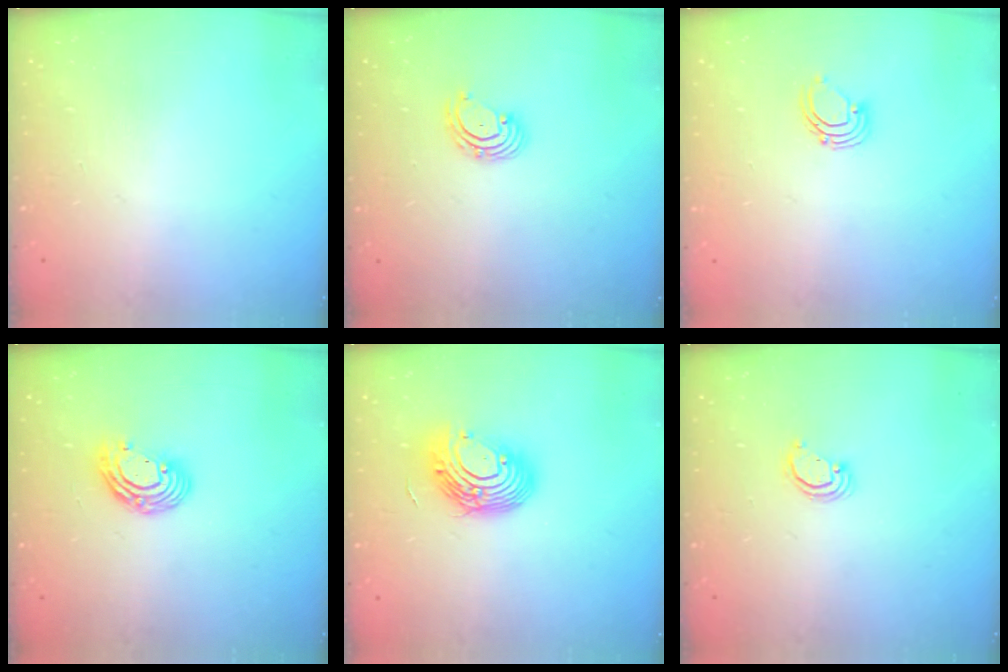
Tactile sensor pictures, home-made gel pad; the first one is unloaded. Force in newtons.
{"total": 3.3, "press": 3.2, "slide": 0.5}
{"total": 2.6, "press": 2.6, "slide": 0.2}
{"total": 9.2, "press": 9.2, "slide": 0.6}
{"total": 12.4, "press": 12.3, "slide": 1.8}
{"total": 2.8, "press": 2.8, "slide": 0.2}